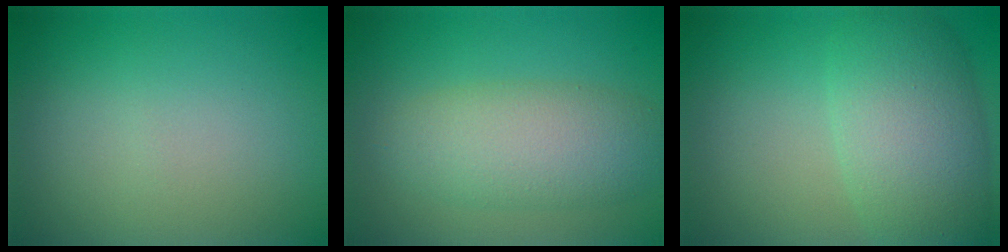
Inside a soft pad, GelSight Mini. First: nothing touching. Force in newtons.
{"total": 5.2, "press": 5.2, "slide": 0.1}
{"total": 7.2, "press": 7.2, "slide": 0.4}